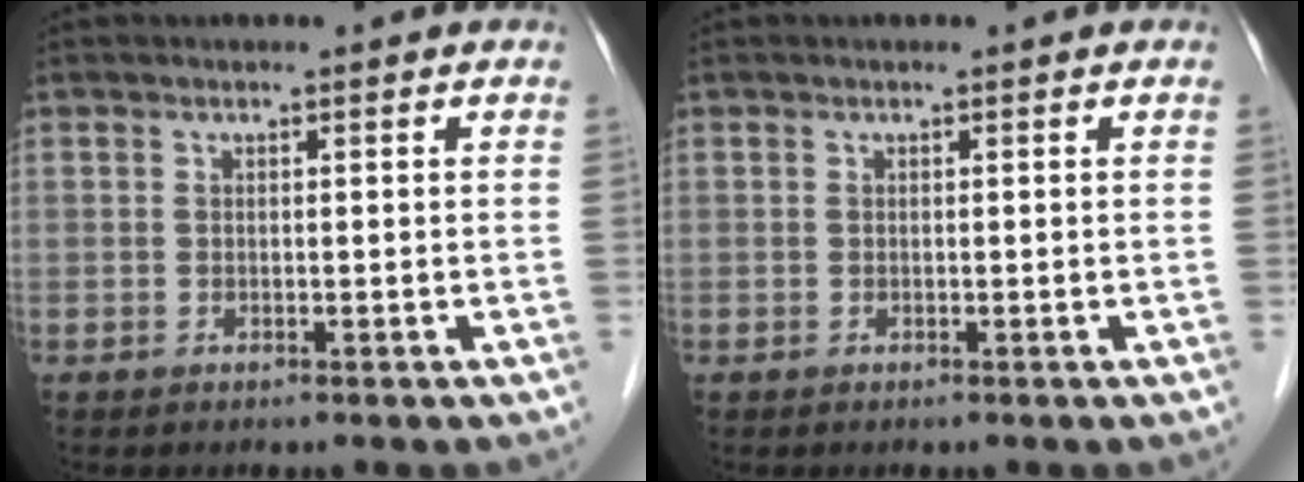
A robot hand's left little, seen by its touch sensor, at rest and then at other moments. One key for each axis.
{"total": 0.0}